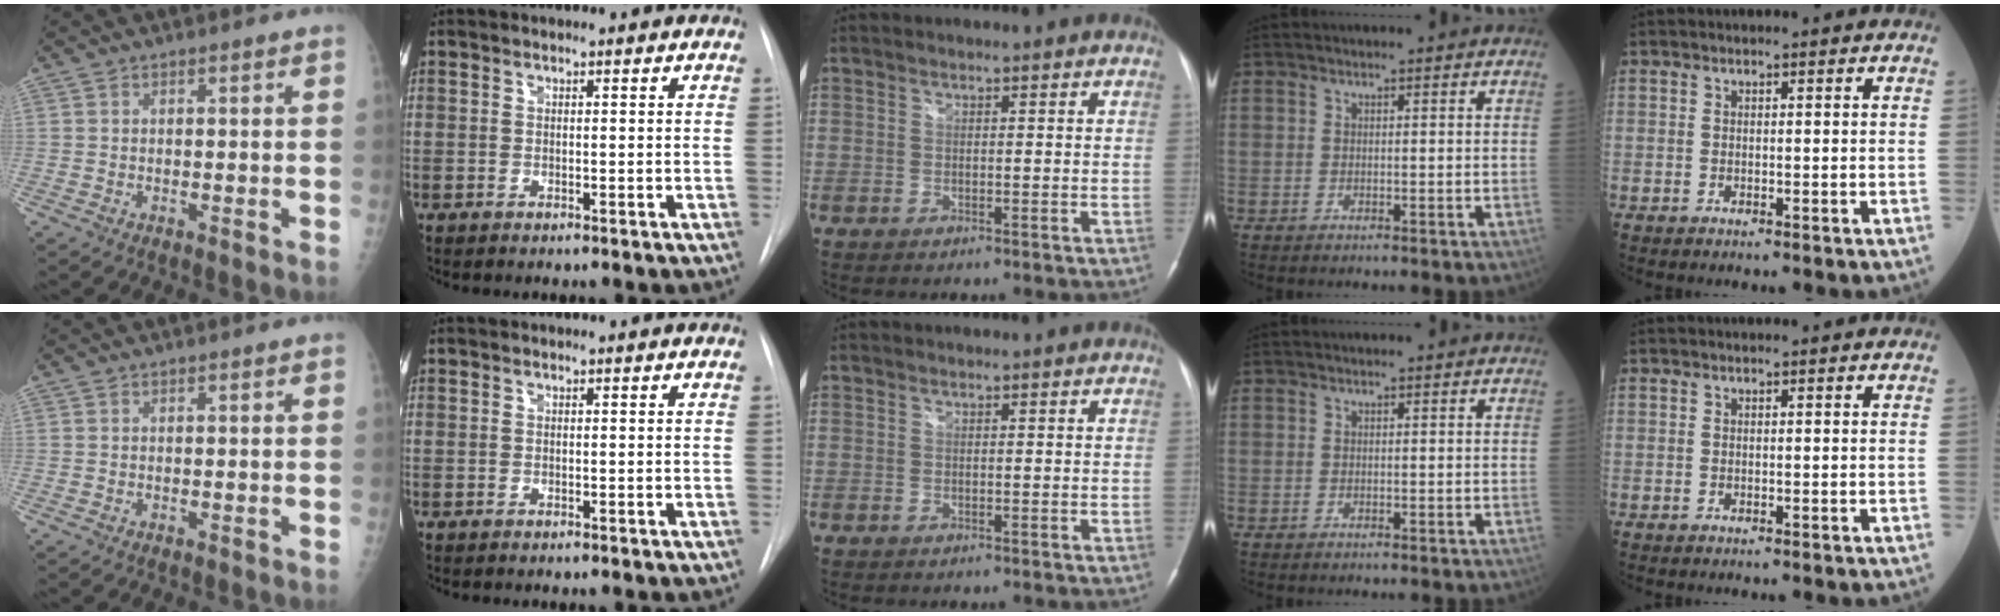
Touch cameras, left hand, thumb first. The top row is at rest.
{}